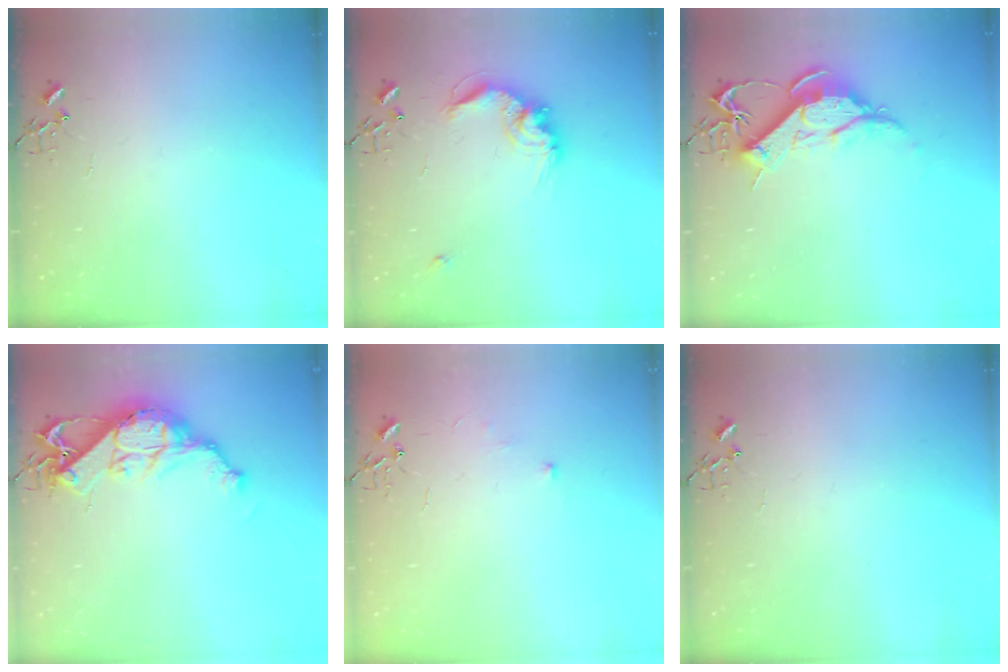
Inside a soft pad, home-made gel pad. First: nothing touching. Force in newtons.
{"total": 12.6, "press": 12.6, "slide": 0.4}
{"total": 12.5, "press": 12.4, "slide": 1.3}
{"total": 14.9, "press": 14.8, "slide": 1.0}
{"total": 5.4, "press": 5.3, "slide": 0.7}
{"total": 0.0}